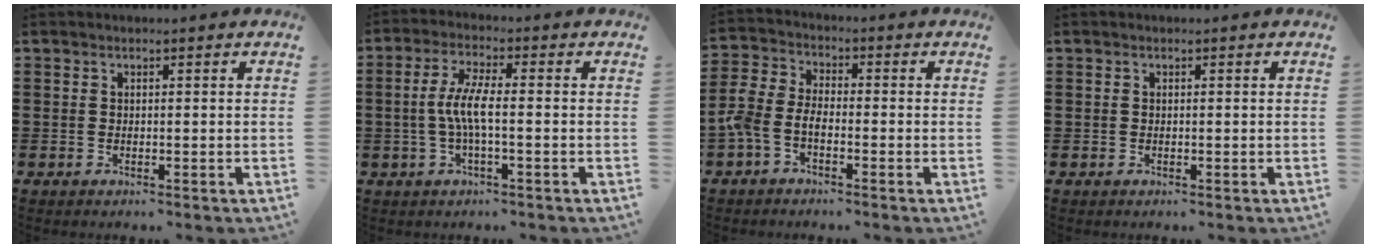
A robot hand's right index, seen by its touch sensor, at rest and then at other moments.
{"total": 5.6, "force": [-0.9, 1.1, 5.4], "torque": [-0.118, -0.005, -0.026]}
{"total": 4.4, "force": [-2.7, 2.0, 2.8], "torque": [-0.085, -0.004, -0.062]}
{"total": 0.0}